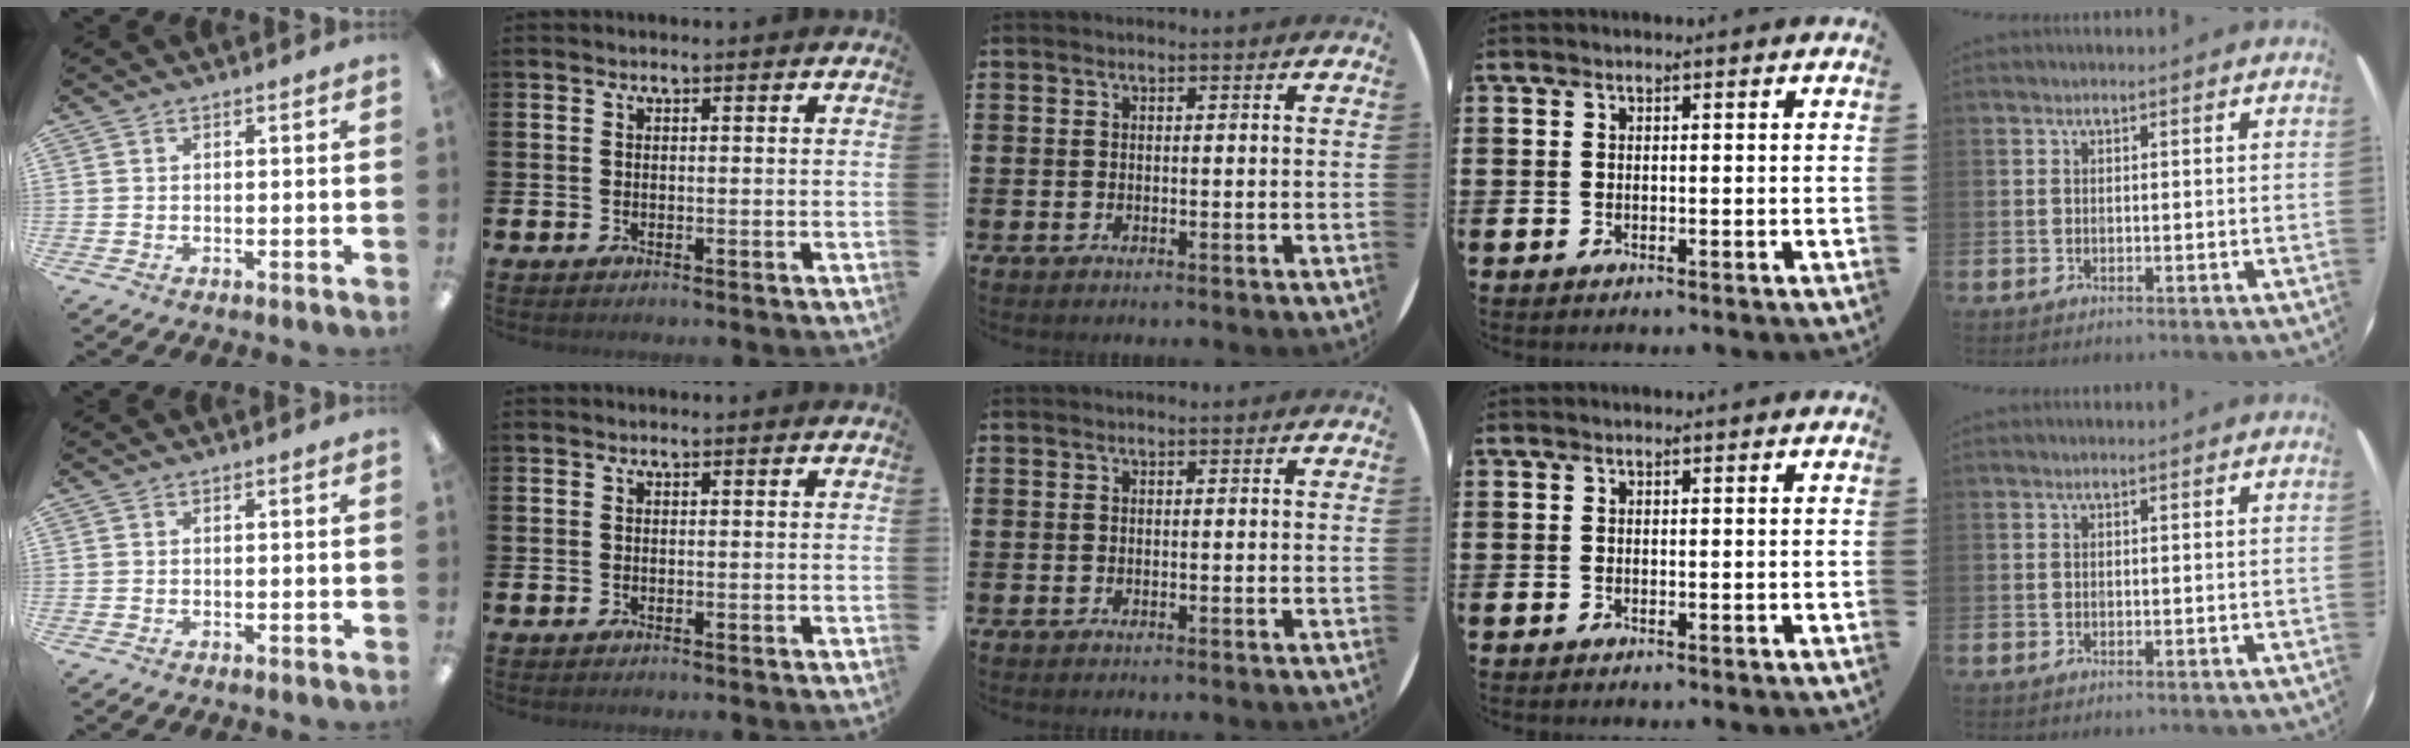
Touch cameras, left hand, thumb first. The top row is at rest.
{}